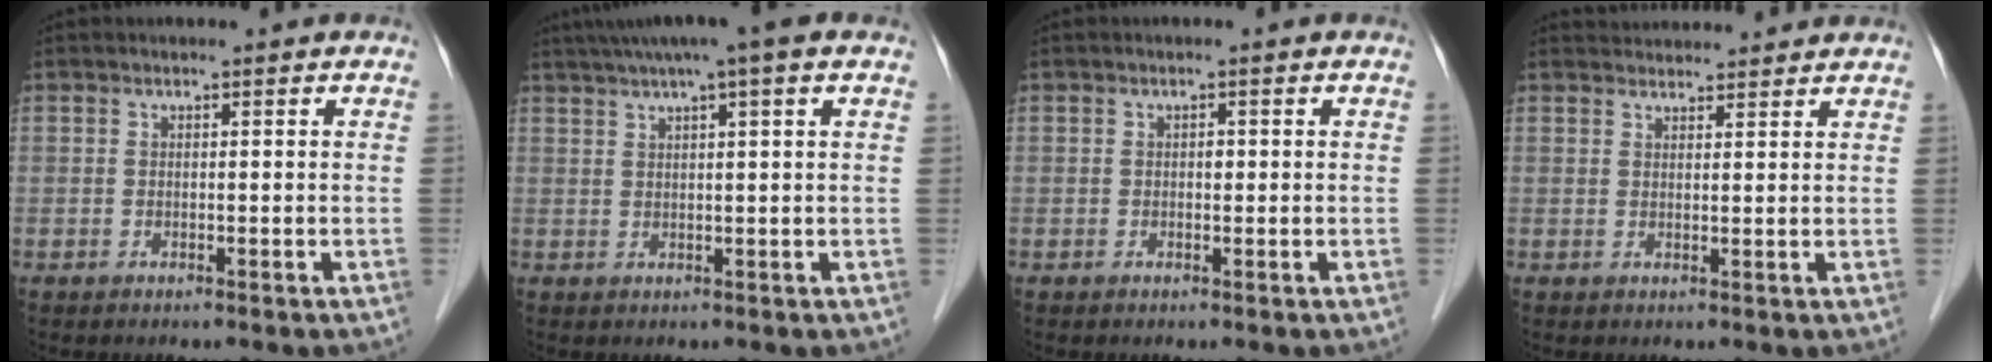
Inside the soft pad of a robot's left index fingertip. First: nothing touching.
{"total": 8.7, "force": [5.8, 0.1, 6.6], "torque": [-0.106, 0.033, 0.082]}
{"total": 0.7, "force": [-0.3, 0.4, 0.5], "torque": [-0.005, -0.002, -0.007]}
{"total": 6.5, "force": [6.4, 1.0, 0.9], "torque": [-0.012, 0.030, 0.080]}